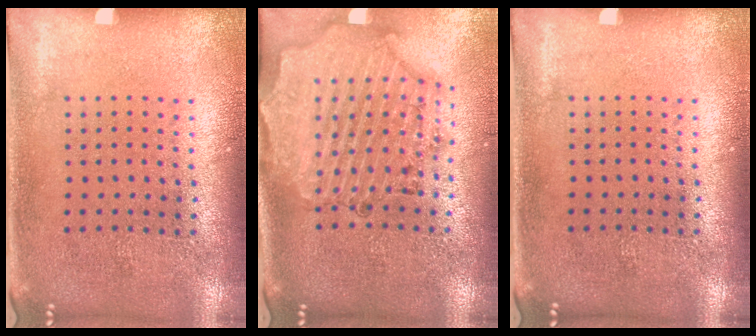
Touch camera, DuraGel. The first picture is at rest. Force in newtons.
{"total": 1.9, "press": 1.8, "slide": 0.4}
{"total": 0.0}